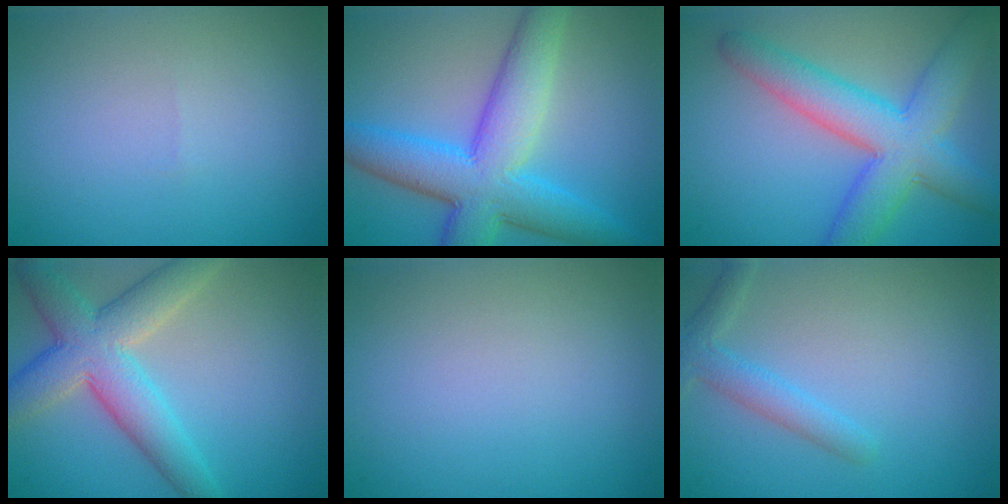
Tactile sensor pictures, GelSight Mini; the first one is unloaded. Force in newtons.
{"total": 9.0, "press": 9.0, "slide": 0.1}
{"total": 7.4, "press": 7.4, "slide": 0.2}
{"total": 6.9, "press": 6.9, "slide": 0.4}
{"total": 0.0}
{"total": 2.5, "press": 2.5, "slide": 0.2}